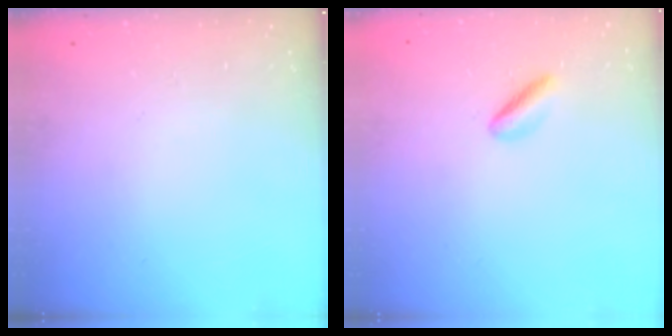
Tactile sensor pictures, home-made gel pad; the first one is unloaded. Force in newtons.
{"total": 2.9, "press": 2.9, "slide": 0.4}